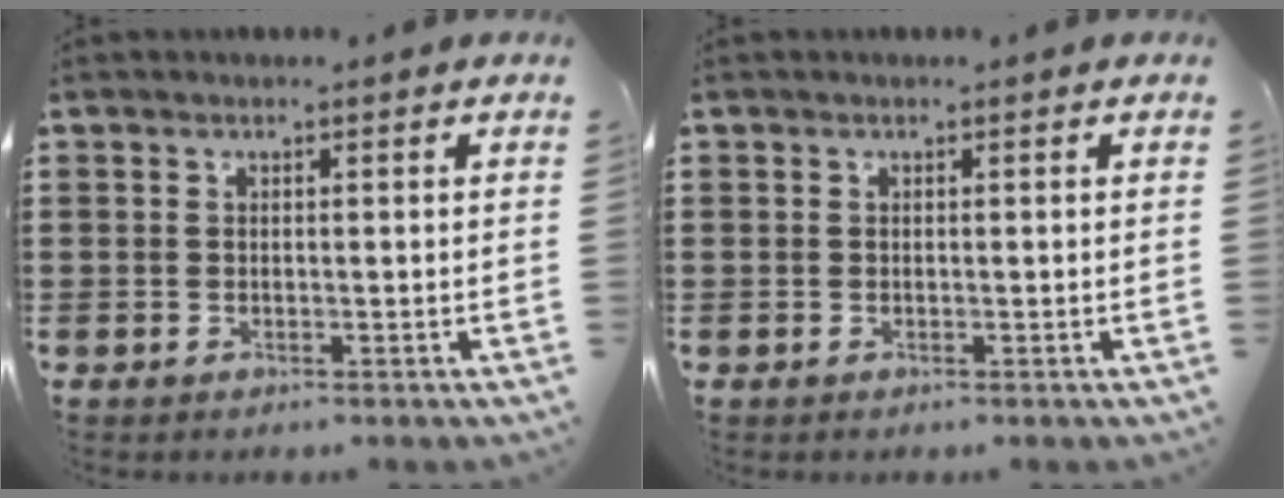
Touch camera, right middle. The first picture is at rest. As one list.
[{"total": 0.0}]